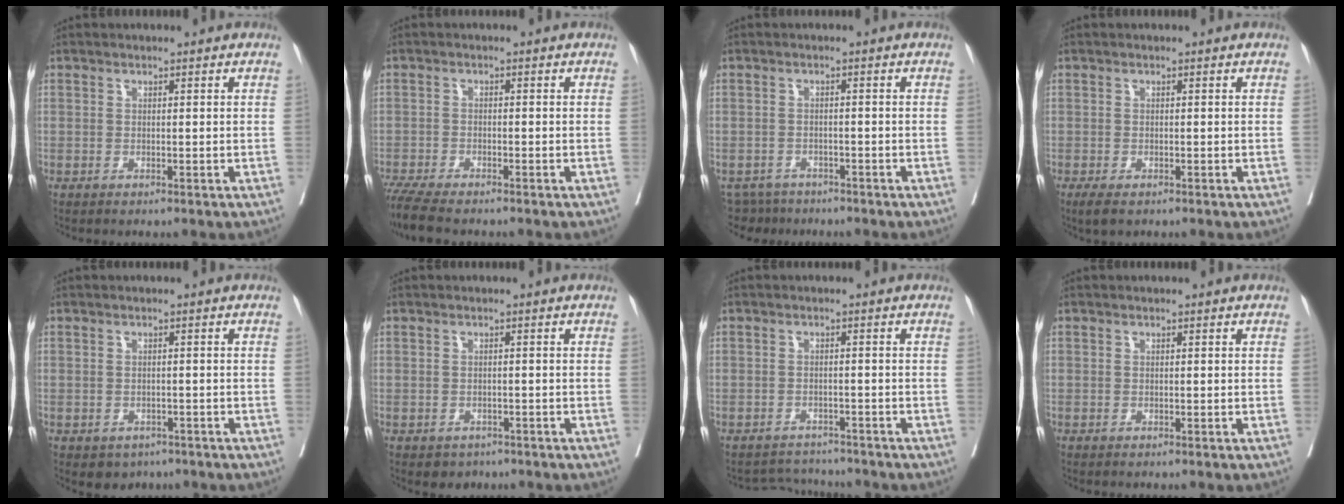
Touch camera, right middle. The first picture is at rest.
{"total": 7.2, "force": [-6.1, 1.0, 3.6], "torque": [-0.063, -0.019, -0.105]}
{"total": 4.6, "force": [-4.1, 2.0, -0.5], "torque": [0.014, -0.001, -0.067]}
{"total": 2.5, "force": [-1.7, 1.0, 1.6], "torque": [-0.031, -0.006, -0.023]}
{"total": 3.3, "force": [-2.2, 2.3, 0.8], "torque": [-0.004, 0.003, -0.026]}
{"total": 2.7, "force": [-1.9, 1.9, 0.4], "torque": [-0.006, 0.003, -0.024]}
{"total": 3.9, "force": [-3.7, 0.5, -1.0], "torque": [0.014, 0.005, -0.056]}
{"total": 0.0}